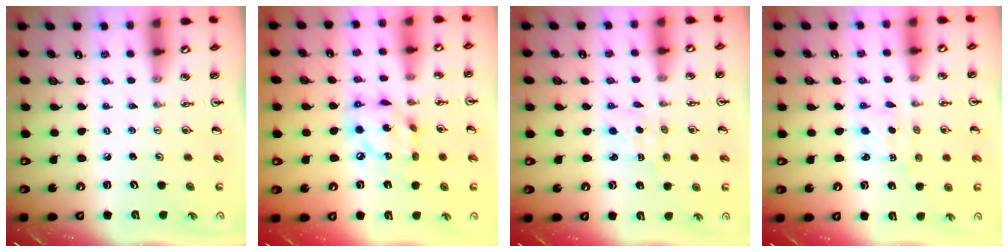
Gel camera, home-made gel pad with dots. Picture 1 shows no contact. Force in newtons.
{"total": 13.3, "press": 13.2, "slide": 0.8}
{"total": 2.4, "press": 2.4, "slide": 0.3}
{"total": 1.6, "press": 1.4, "slide": 0.7}